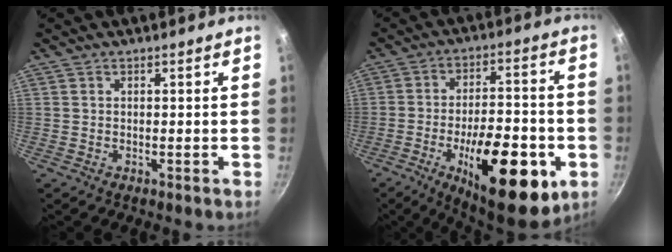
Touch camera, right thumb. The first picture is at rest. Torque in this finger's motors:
{"motor_torque": [0.31, 1.26, 2.12, -0.64, 0.31]}